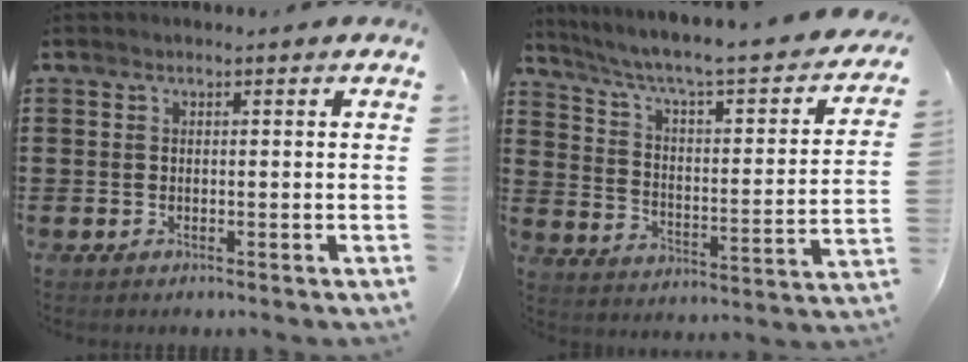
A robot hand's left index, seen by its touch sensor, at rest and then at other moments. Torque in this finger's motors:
{"motor_torque": [1.92, -0.21, 0.42, 0.21]}